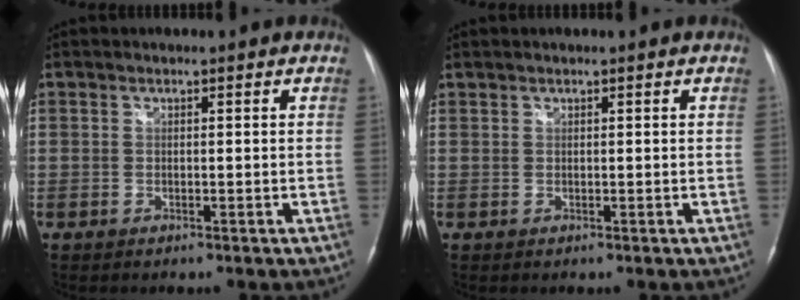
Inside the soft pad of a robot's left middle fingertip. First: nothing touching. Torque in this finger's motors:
{"motor_torque": [-0.02, -0.02, -0.08, -0.01]}